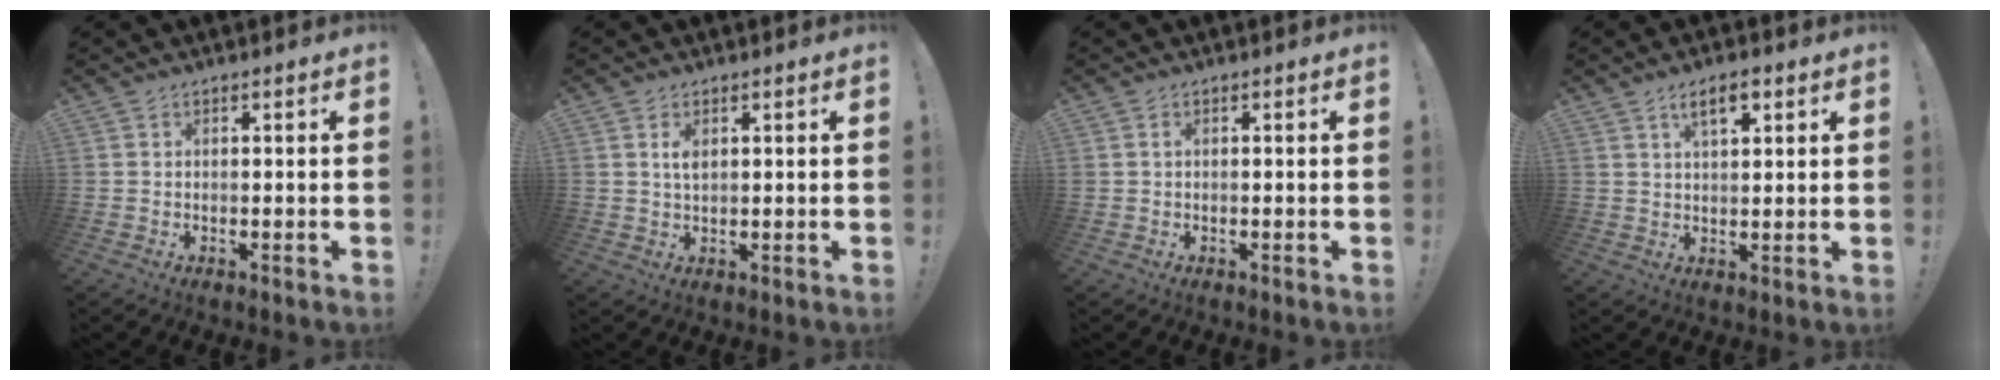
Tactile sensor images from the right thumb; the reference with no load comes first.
{"total": 3.0, "force": [1.2, 1.4, 2.4], "torque": [-0.036, -0.004, 0.017]}
{"total": 0.6, "force": [0.1, 0.5, 0.4], "torque": [-0.014, 0.005, 0.002]}
{"total": 5.5, "force": [2.7, 2.3, 4.2], "torque": [-0.068, -0.001, 0.044]}